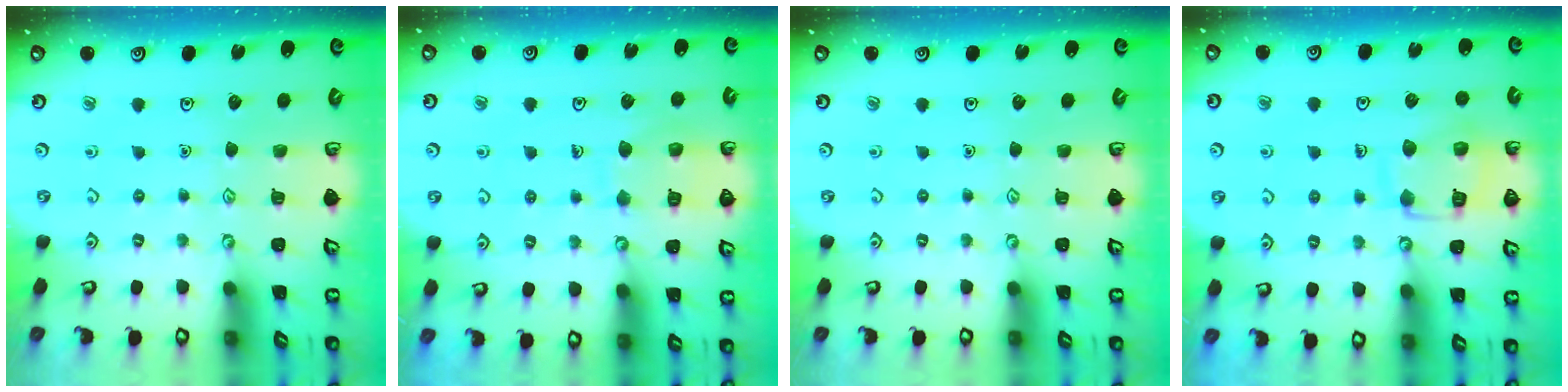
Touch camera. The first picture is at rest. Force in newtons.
{"total": 8.2, "press": 8.1, "slide": 0.9}
{"total": 0.0}
{"total": 12.7, "press": 12.6, "slide": 1.2}